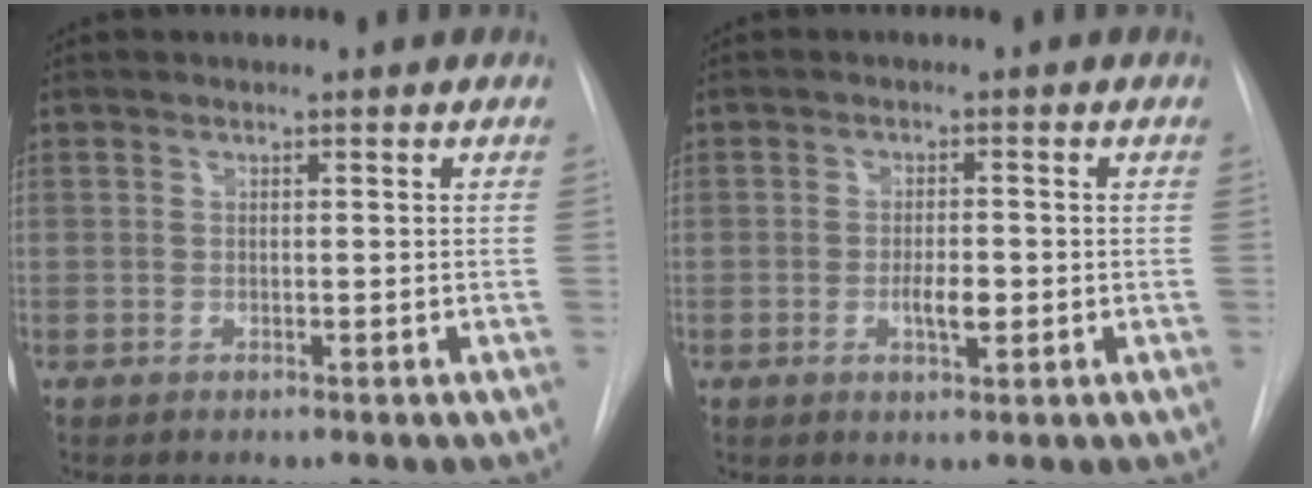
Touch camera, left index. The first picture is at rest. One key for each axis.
{"total": 3.0, "fx": -0.7, "fy": 1.0, "fz": 2.8, "tx": -0.049, "ty": 0.001, "tz": -0.009}